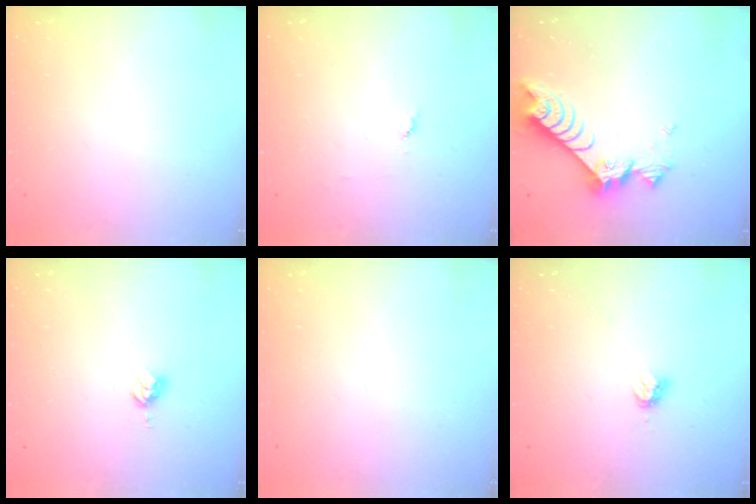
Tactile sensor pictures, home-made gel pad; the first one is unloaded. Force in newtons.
{"total": 3.9, "press": 3.9, "slide": 0.4}
{"total": 7.9, "press": 7.9, "slide": 0.7}
{"total": 3.7, "press": 3.7, "slide": 0.5}
{"total": 0.0}
{"total": 3.5, "press": 3.4, "slide": 0.3}